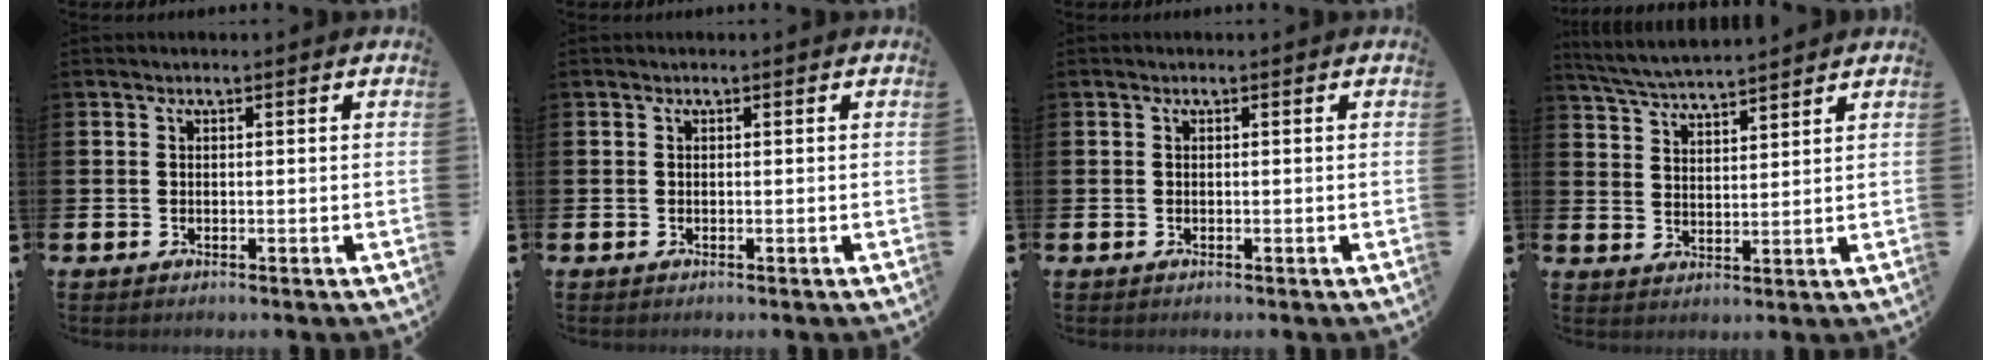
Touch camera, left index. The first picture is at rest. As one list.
[{"total": 0.0}, {"total": 0.0}, {"total": 5.1, "force": [5.1, 0.2, 0.8], "torque": [-0.040, -0.028, 0.091]}]